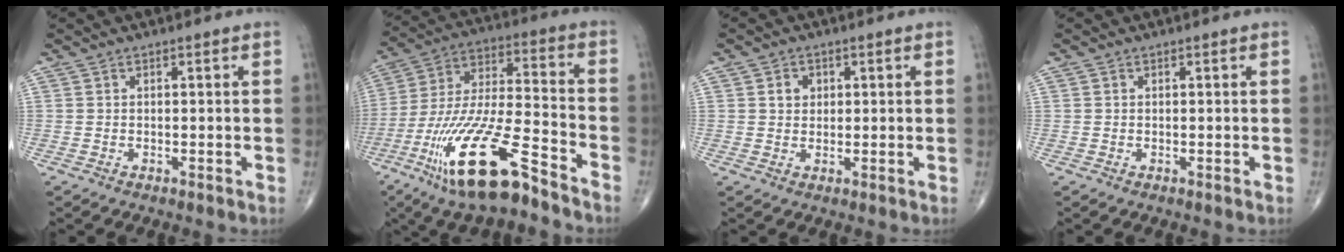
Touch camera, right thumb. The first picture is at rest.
{"total": 21.5, "force": [-13.1, 4.8, 16.3], "torque": [-0.358, 0.042, -0.241]}
{"total": 2.9, "force": [0.8, 2.4, 1.3], "torque": [-0.007, -0.001, 0.013]}
{"total": 0.0}